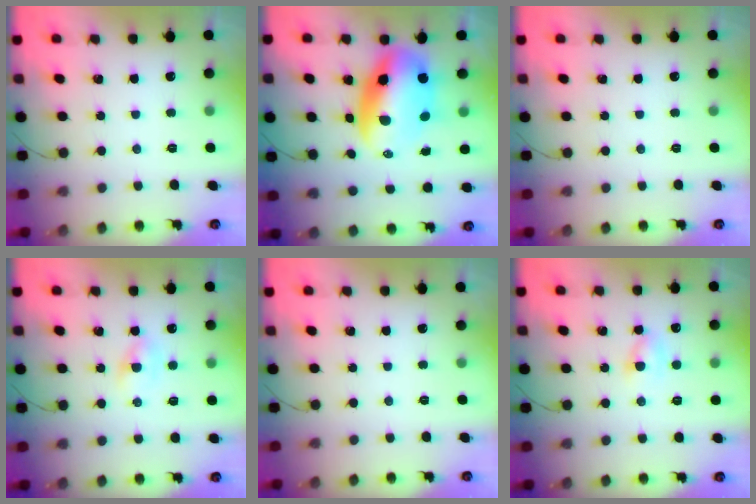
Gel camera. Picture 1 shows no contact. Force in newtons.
{"total": 13.3, "press": 12.8, "slide": 3.5}
{"total": 0.0}
{"total": 2.7, "press": 2.5, "slide": 0.9}
{"total": 0.0}
{"total": 2.8, "press": 2.6, "slide": 1.1}